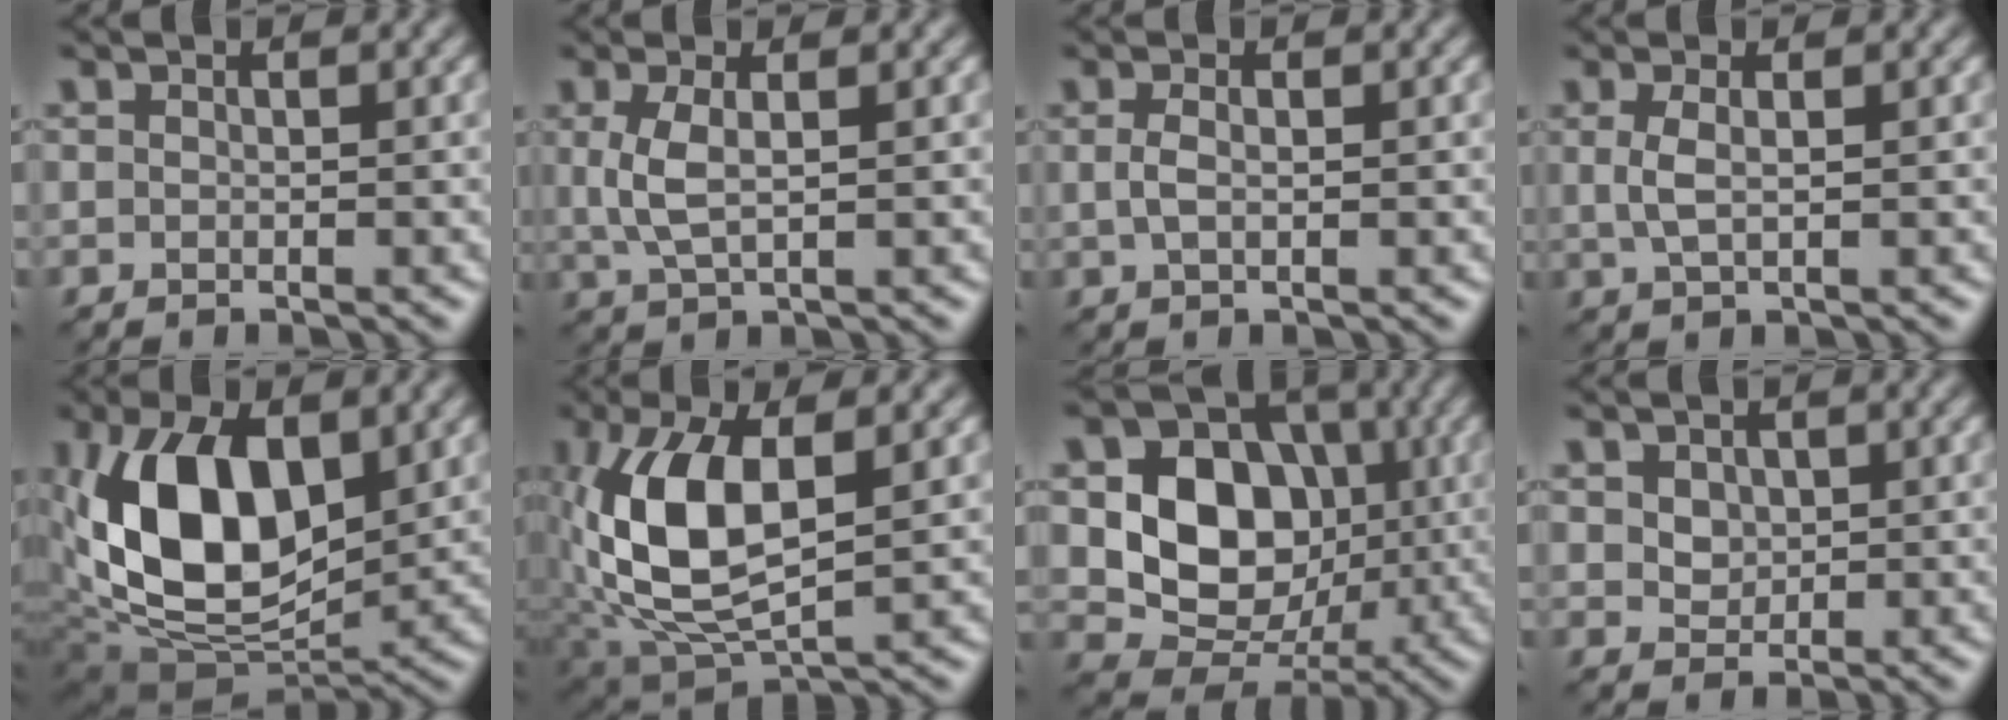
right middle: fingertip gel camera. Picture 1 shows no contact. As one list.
[{"total": 2.9, "force": [0.5, 1.0, 2.7], "torque": [-0.066, -0.001, 0.013]}, {"total": 1.4, "force": [0.1, 0.6, 1.3], "torque": [-0.034, 0.000, 0.003]}, {"total": 1.9, "force": [0.4, 0.6, 1.8], "torque": [-0.042, 0.001, 0.011]}, {"total": 12.1, "force": [2.2, 7.1, 9.5], "torque": [-0.177, -0.006, 0.040]}, {"total": 10.0, "force": [1.0, 4.9, 8.6], "torque": [-0.186, 0.004, 0.021]}, {"total": 10.0, "force": [0.8, 8.0, 6.0], "torque": [-0.109, -0.006, 0.006]}, {"total": 2.3, "force": [0.9, 1.8, 1.1], "torque": [-0.031, 0.003, 0.026]}]